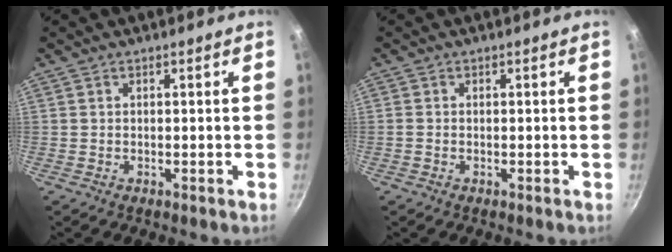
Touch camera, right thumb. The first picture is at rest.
{"total": 0.7, "force": [-0.2, 0.5, 0.3], "torque": [-0.007, 0.001, -0.007]}